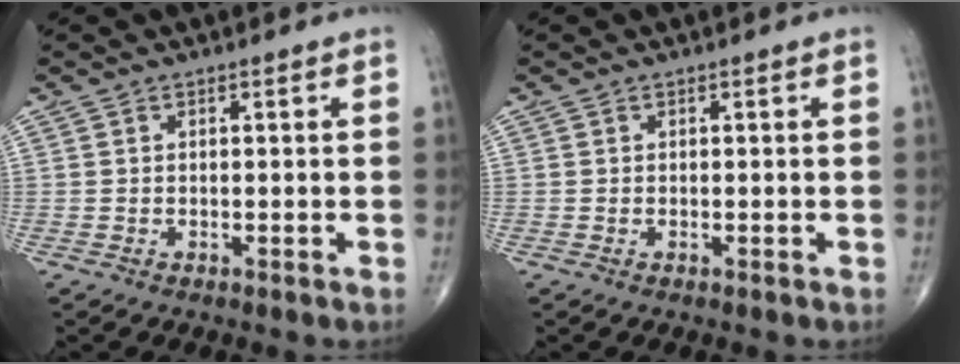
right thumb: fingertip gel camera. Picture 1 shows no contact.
{"total": 0.0}